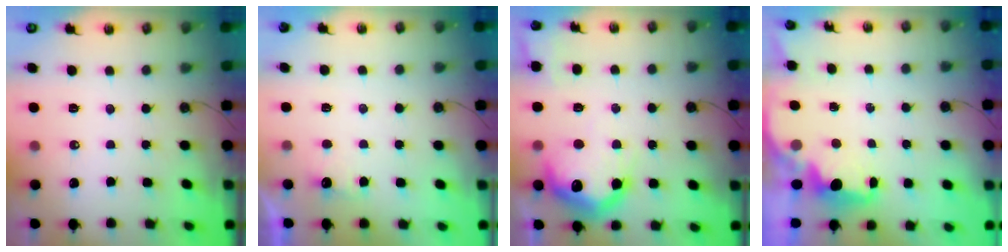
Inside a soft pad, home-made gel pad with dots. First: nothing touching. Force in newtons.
{"total": 2.4, "press": 2.2, "slide": 0.8}
{"total": 20.9, "press": 20.8, "slide": 1.6}
{"total": 2.1, "press": 2.0, "slide": 0.6}